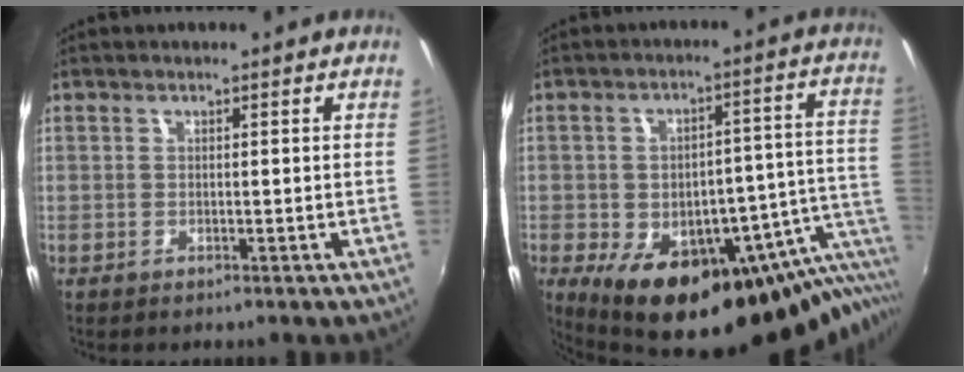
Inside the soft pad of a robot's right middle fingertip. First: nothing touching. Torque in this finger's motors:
{"motor_torque": [1.14, -1.00, 0.80, 0.21]}